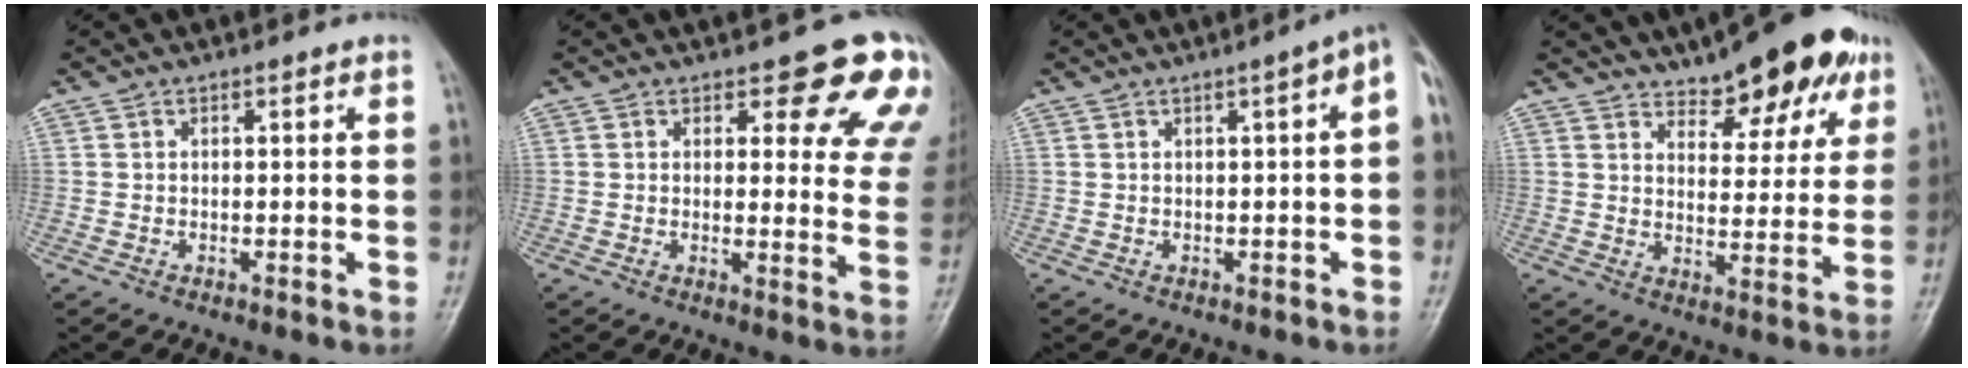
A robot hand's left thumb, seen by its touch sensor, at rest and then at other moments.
{"total": 12.7, "force": [8.7, 4.9, 7.8], "torque": [-0.032, -0.048, 0.079]}
{"total": 4.5, "force": [0.4, 1.0, 4.4], "torque": [-0.047, 0.019, -0.003]}
{"total": 12.7, "force": [8.7, 5.3, 7.6], "torque": [-0.060, -0.038, 0.124]}